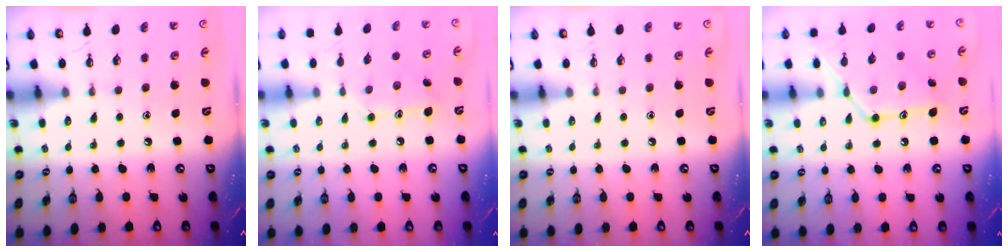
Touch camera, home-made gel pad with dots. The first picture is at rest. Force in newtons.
{"total": 9.6, "press": 9.6, "slide": 0.5}
{"total": 0.0}
{"total": 16.1, "press": 16.0, "slide": 1.4}